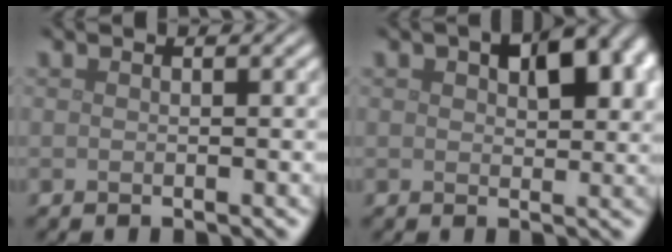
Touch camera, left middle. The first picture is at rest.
{"total": 7.0, "force": [2.5, 3.7, 5.4], "torque": [-0.071, 0.006, 0.037]}